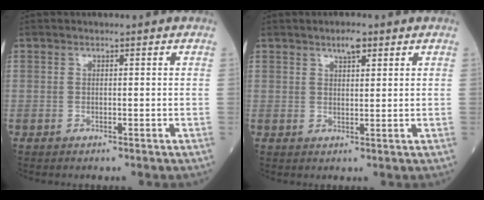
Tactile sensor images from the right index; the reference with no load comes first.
{"total": 2.7, "force": [1.8, 0.8, 1.9], "torque": [-0.034, 0.002, 0.029]}